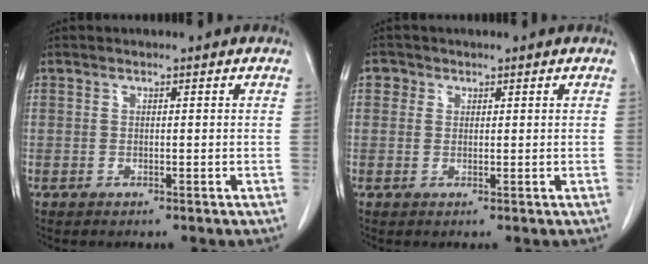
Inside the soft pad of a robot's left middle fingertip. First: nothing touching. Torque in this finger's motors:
{"motor_torque": [0.23, -0.25, 0.00, -0.01]}